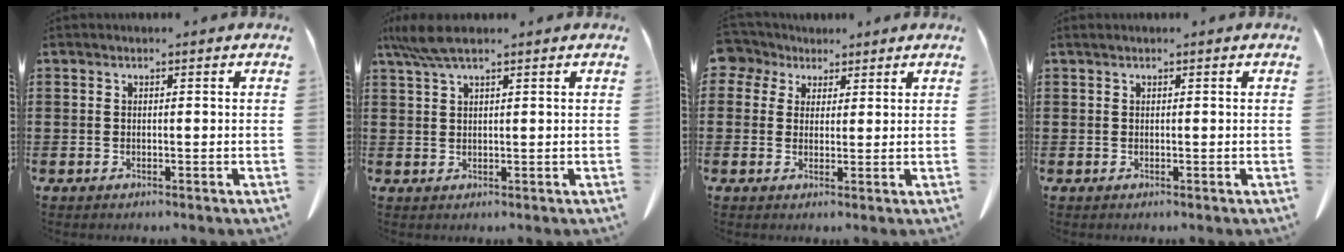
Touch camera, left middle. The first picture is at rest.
{"total": 4.5, "force": [3.1, 0.6, 3.2], "torque": [-0.068, 0.000, 0.056]}
{"total": 3.7, "force": [2.3, 2.8, 0.6], "torque": [-0.022, 0.006, 0.039]}
{"total": 0.0}